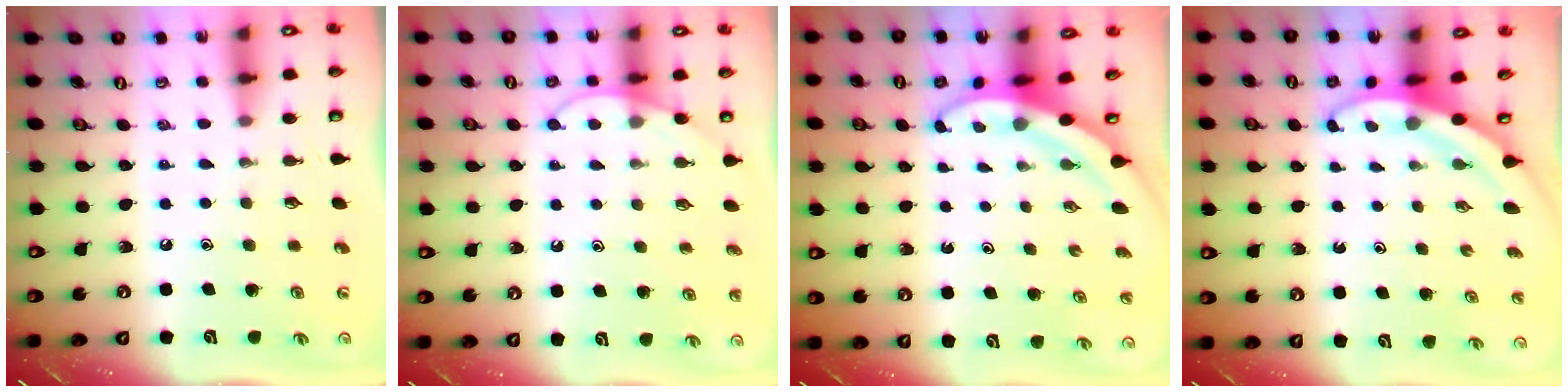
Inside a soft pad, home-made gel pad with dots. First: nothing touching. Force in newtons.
{"total": 7.2, "press": 7.1, "slide": 0.7}
{"total": 3.3, "press": 3.3, "slide": 0.3}
{"total": 3.5, "press": 3.5, "slide": 0.2}